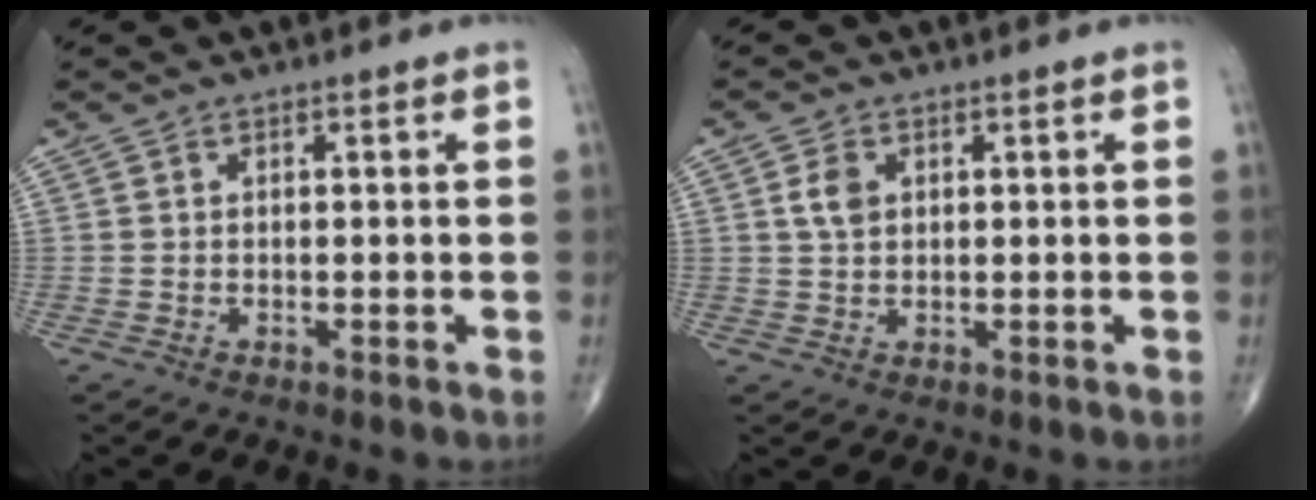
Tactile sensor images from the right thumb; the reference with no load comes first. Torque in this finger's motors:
{"motor_torque": [-0.06, 0.06, 0.19, -0.07, 0.11]}